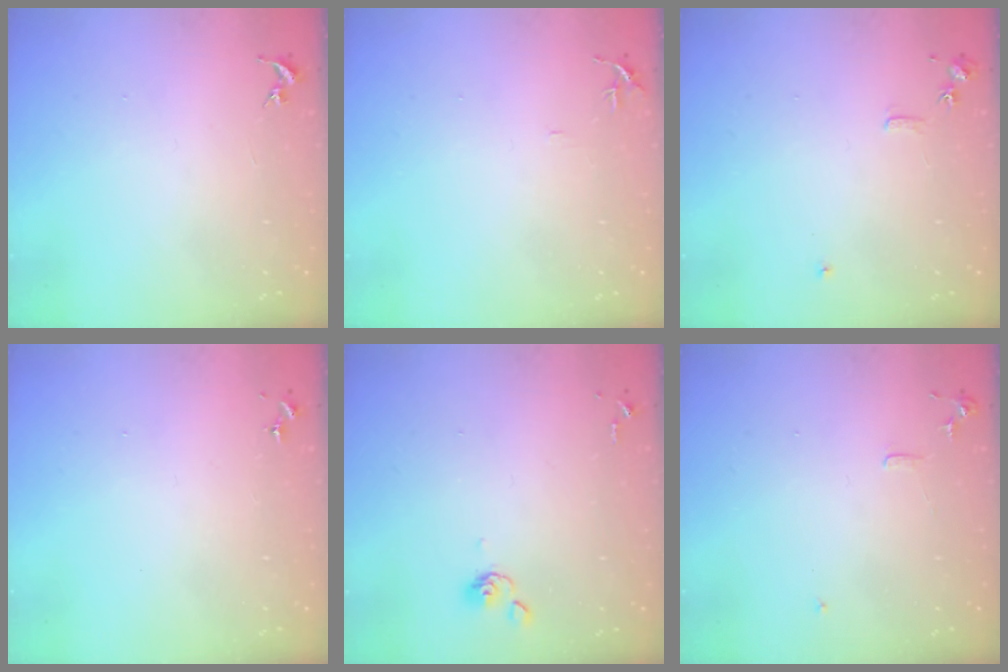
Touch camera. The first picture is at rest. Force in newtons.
{"total": 4.7, "press": 4.7, "slide": 0.5}
{"total": 5.9, "press": 5.9, "slide": 0.7}
{"total": 0.0}
{"total": 4.9, "press": 4.8, "slide": 0.9}
{"total": 6.0, "press": 6.0, "slide": 0.7}